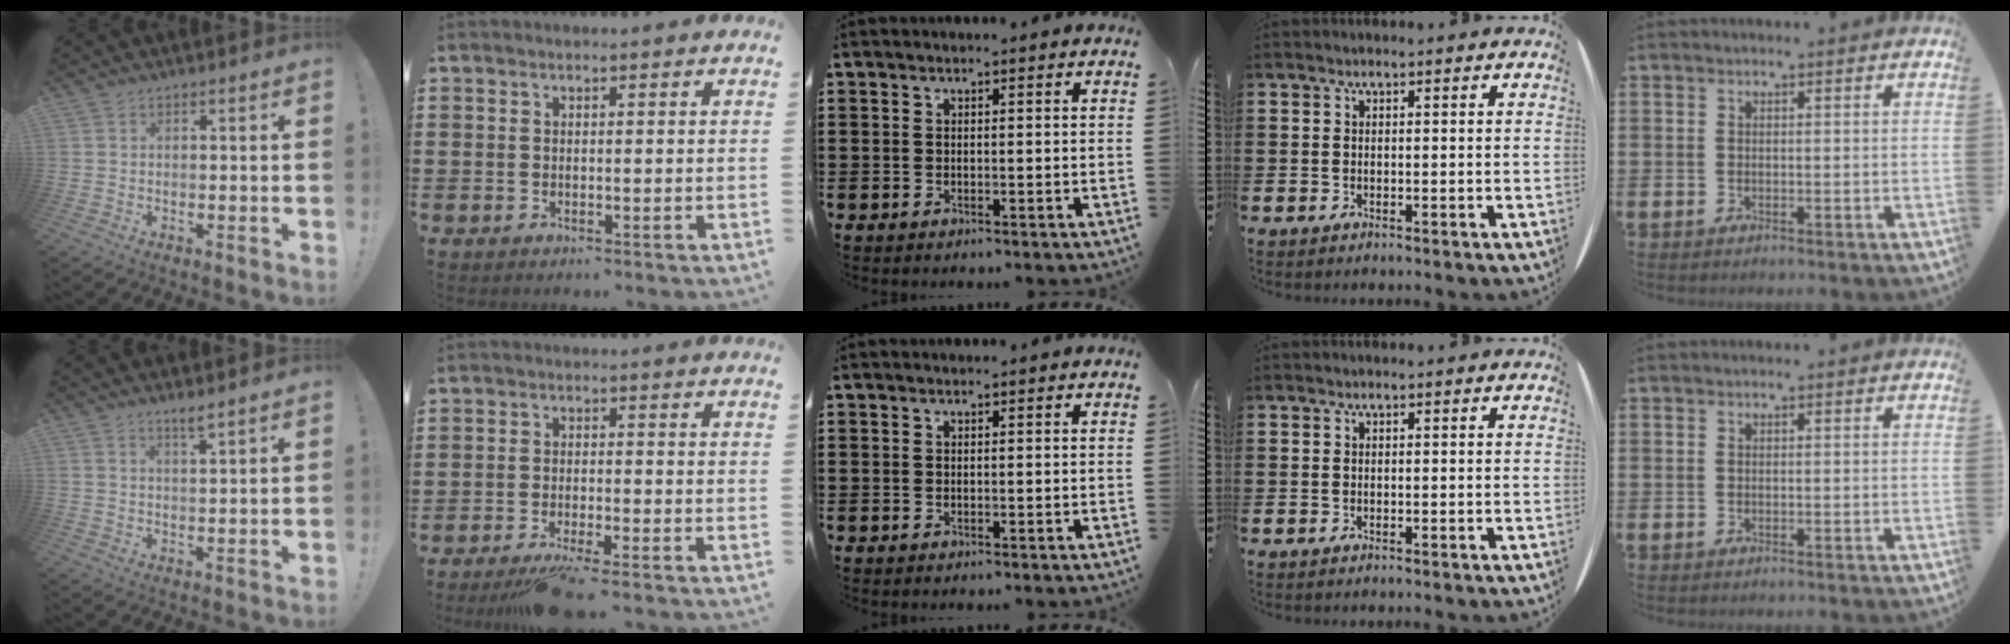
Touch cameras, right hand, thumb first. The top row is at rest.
{"thumb": {"total": 2.7, "force": [2.1, -0.2, 1.7], "torque": [-0.024, -0.013, 0.034]}, "index": {"total": 3.6, "force": [-3.0, -0.4, 1.9], "torque": [-0.031, -0.009, -0.055]}}